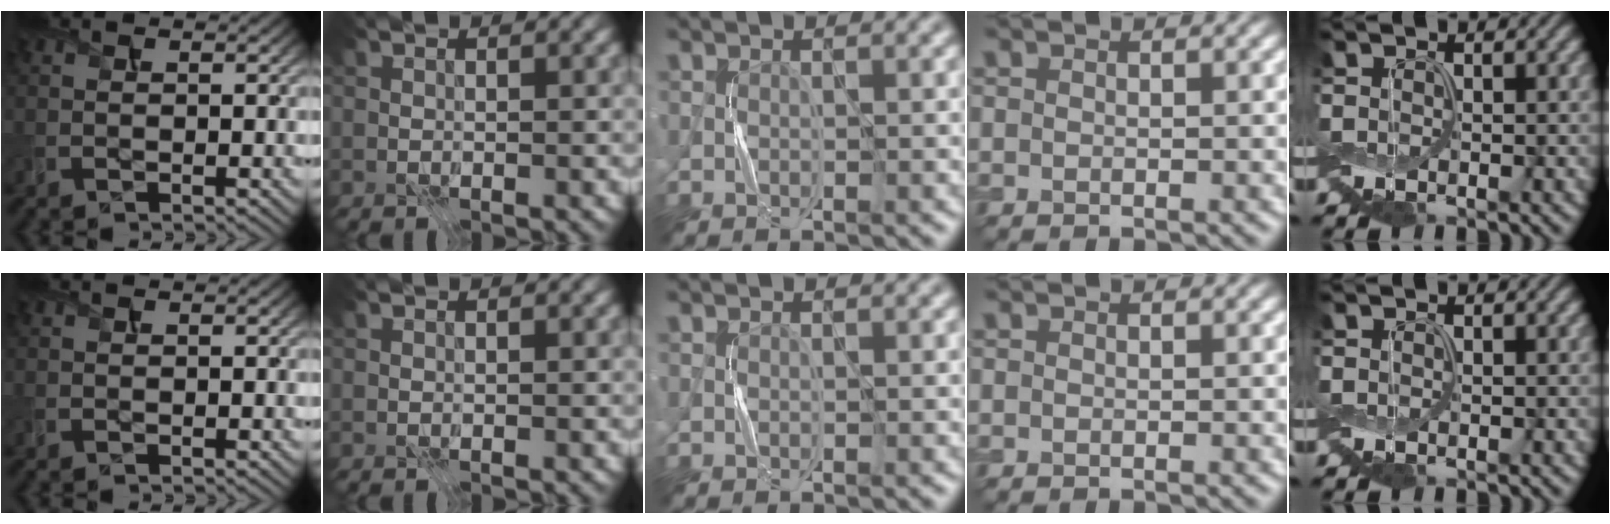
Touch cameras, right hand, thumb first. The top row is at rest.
{}